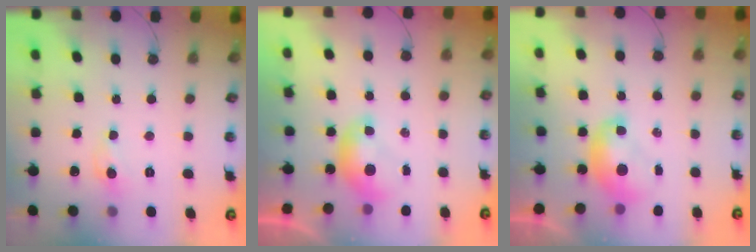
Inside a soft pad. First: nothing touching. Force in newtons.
{"total": 0.0}
{"total": 1.8, "press": 1.8, "slide": 0.2}